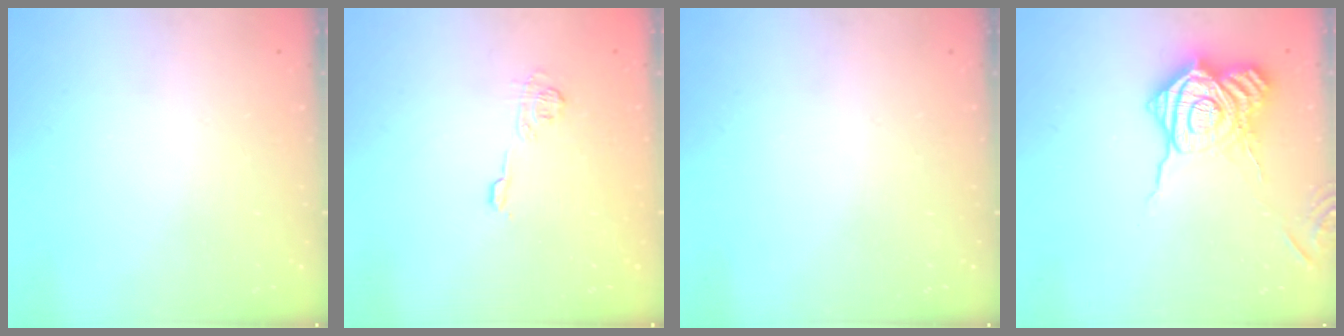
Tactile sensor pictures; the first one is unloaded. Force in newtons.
{"total": 7.7, "press": 7.6, "slide": 1.2}
{"total": 0.0}
{"total": 19.7, "press": 19.7, "slide": 1.0}